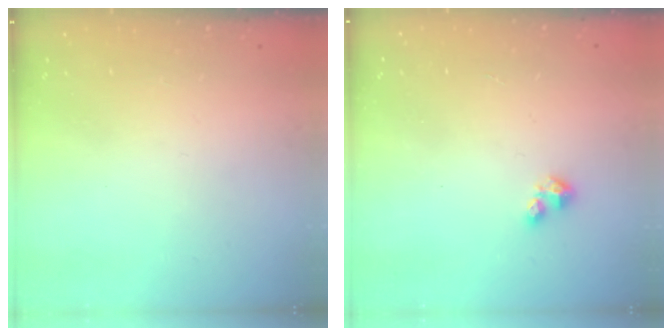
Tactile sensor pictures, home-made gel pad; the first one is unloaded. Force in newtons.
{"total": 1.6, "press": 1.6, "slide": 0.4}